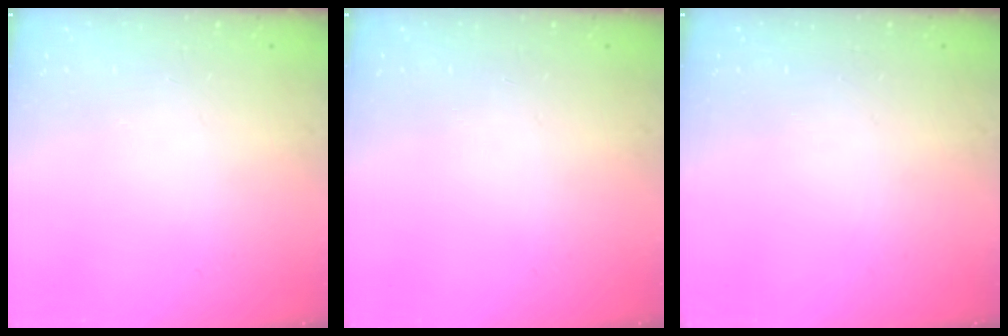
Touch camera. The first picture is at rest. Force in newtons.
{"total": 0.0}
{"total": 0.0}